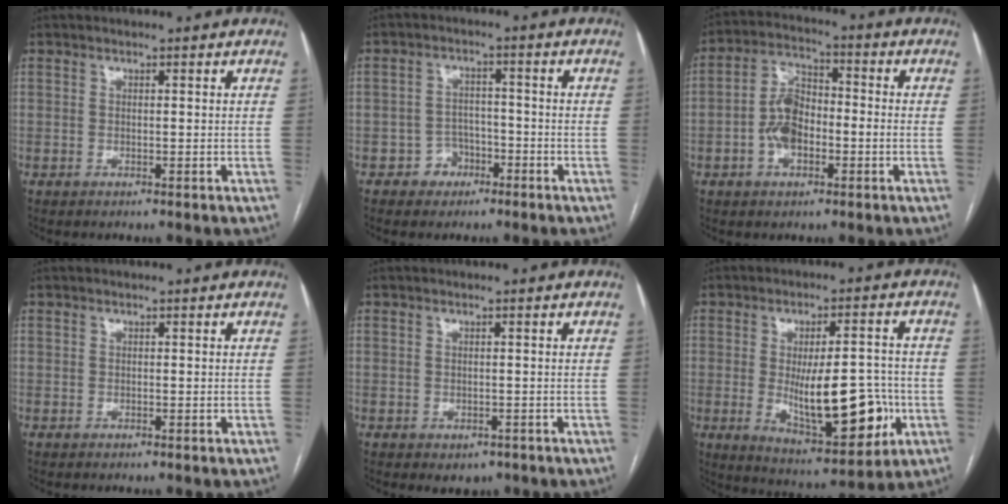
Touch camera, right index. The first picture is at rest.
{"total": 3.9, "force": [-2.1, 3.2, 0.6], "torque": [-0.003, 0.015, -0.033]}
{"total": 7.8, "force": [-2.0, 4.2, 6.3], "torque": [-0.135, 0.022, -0.039]}
{"total": 0.0}
{"total": 2.2, "force": [-1.1, 1.7, 0.9], "torque": [-0.007, 0.001, -0.004]}
{"total": 15.2, "force": [-2.7, 5.0, 14.1], "torque": [-0.214, -0.004, -0.028]}